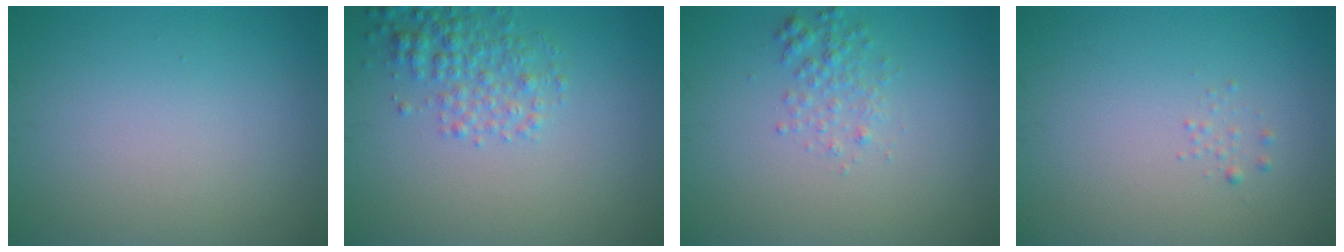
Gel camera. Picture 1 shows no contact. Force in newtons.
{"total": 3.1, "press": 3.1, "slide": 0.1}
{"total": 1.8, "press": 1.8, "slide": 0.1}
{"total": 0.6, "press": 0.6, "slide": 0.0}